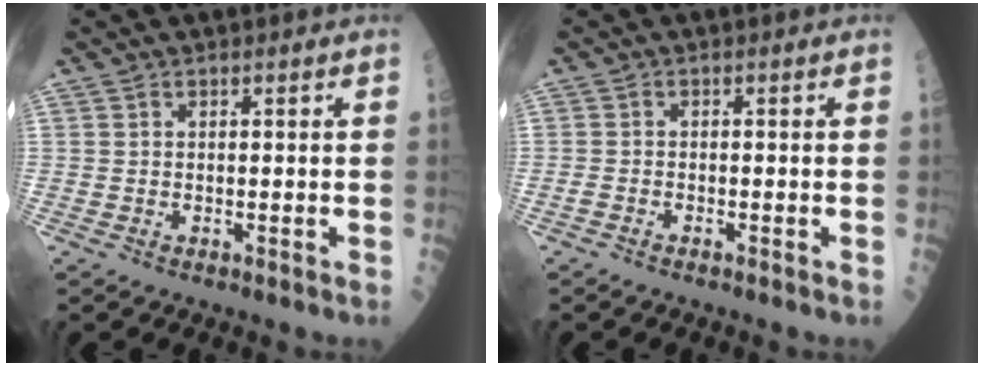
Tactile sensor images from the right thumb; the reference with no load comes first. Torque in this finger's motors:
{"motor_torque": [-0.22, -0.03, 0.05, 0.11, 0.04]}